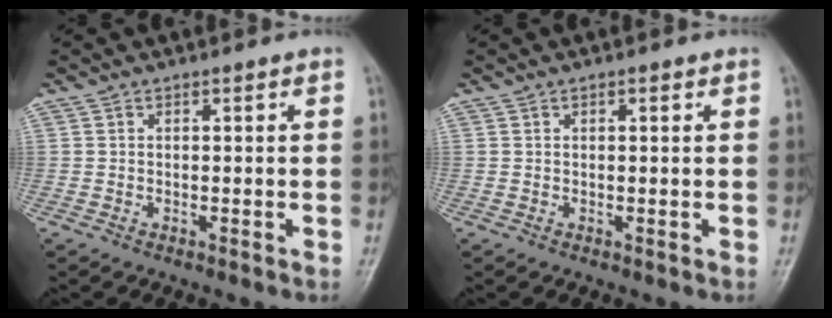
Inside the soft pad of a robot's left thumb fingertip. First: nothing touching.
{"total": 0.7, "force": [0.4, 0.3, 0.5], "torque": [-0.009, 0.000, 0.004]}